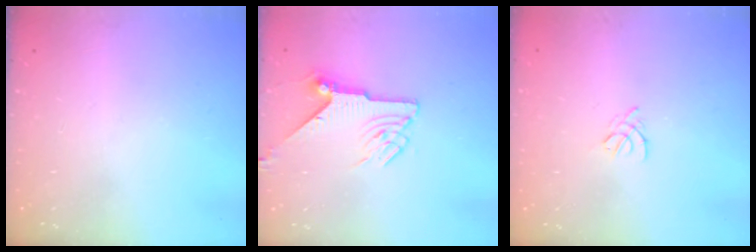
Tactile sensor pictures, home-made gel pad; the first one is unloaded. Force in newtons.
{"total": 7.8, "press": 7.8, "slide": 0.2}
{"total": 2.0, "press": 1.9, "slide": 0.5}